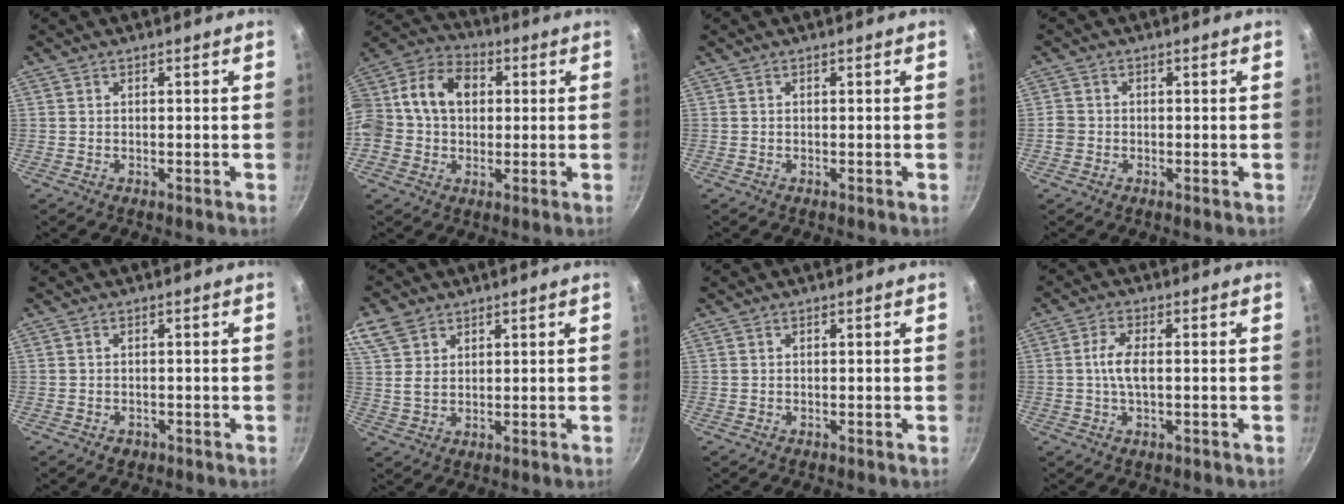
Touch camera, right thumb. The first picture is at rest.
{"total": 16.7, "force": [1.8, 13.1, 10.1], "torque": [-0.175, 0.041, 0.009]}
{"total": 0.0}
{"total": 2.1, "force": [-0.6, 1.9, 0.7], "torque": [-0.006, 0.009, -0.013]}
{"total": 1.5, "force": [-0.6, 1.3, 0.6], "torque": [-0.008, 0.001, -0.003]}
{"total": 7.8, "force": [4.7, 5.1, 3.6], "torque": [-0.056, -0.009, 0.092]}
{"total": 0.0}
{"total": 4.9, "force": [0.0, 2.1, 4.4], "torque": [-0.091, 0.006, -0.006]}